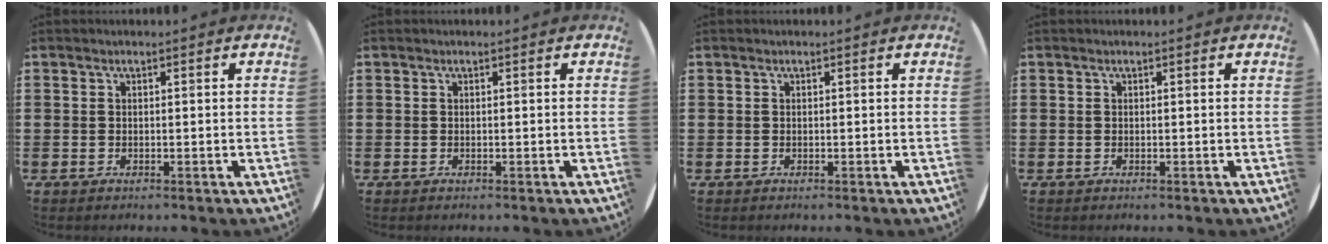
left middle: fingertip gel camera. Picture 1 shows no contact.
{"total": 0.0}
{"total": 0.0}
{"total": 0.0}